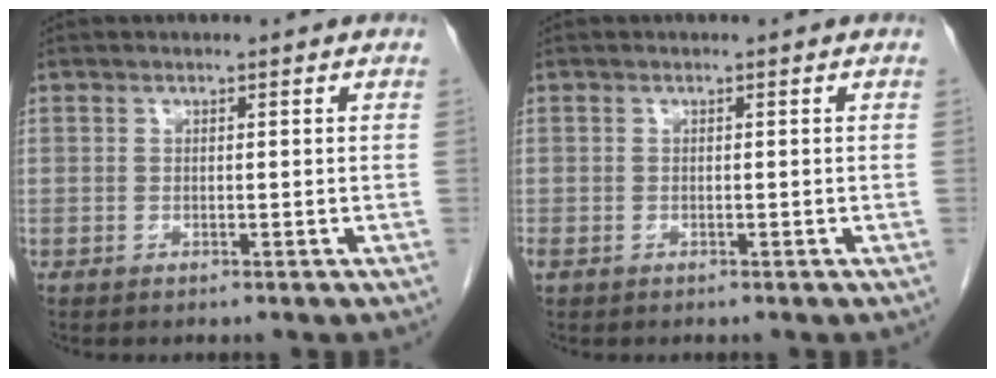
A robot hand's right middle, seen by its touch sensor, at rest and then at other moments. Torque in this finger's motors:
{"motor_torque": [1.04, -1.10, 0.52, 0.21]}